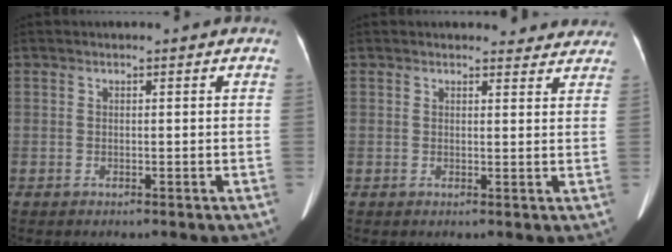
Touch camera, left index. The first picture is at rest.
{"total": 5.2, "force": [4.9, 1.7, 0.2], "torque": [0.016, -0.007, 0.035]}